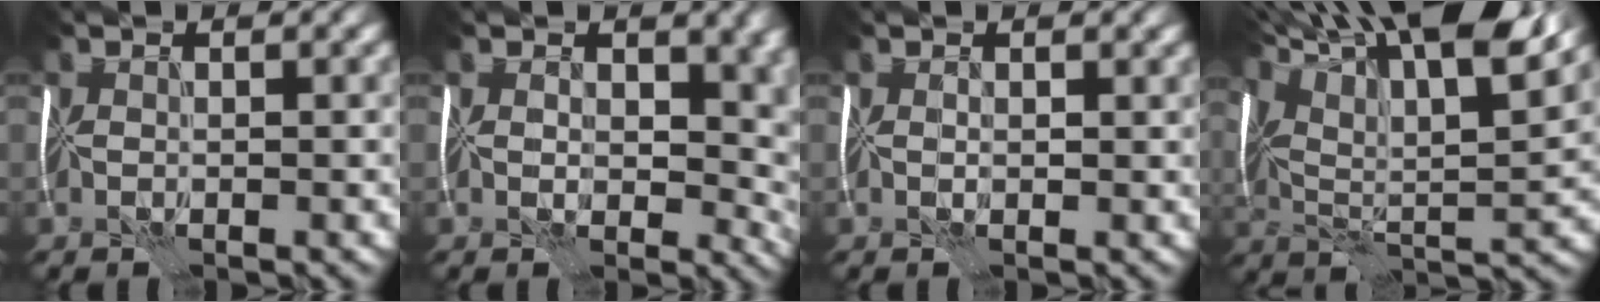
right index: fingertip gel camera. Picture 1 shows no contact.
{"total": 8.0, "force": [1.9, 5.6, 5.3], "torque": [-0.059, -0.014, 0.024]}
{"total": 1.5, "force": [0.4, 1.2, 0.9], "torque": [-0.012, 0.008, 0.001]}
{"total": 15.1, "force": [9.2, 4.0, 11.2], "torque": [-0.199, 0.022, 0.130]}